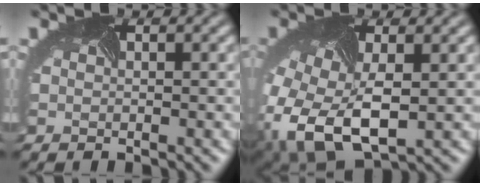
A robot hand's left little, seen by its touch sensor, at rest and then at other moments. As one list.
[{"total": 10.6, "force": [-3.6, 6.3, 7.7], "torque": [-0.209, -0.045, -0.051]}]